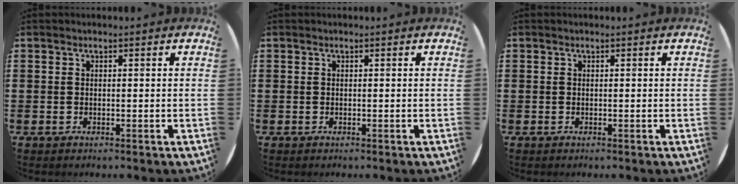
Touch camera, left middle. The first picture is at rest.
{"total": 0.0}
{"total": 0.0}